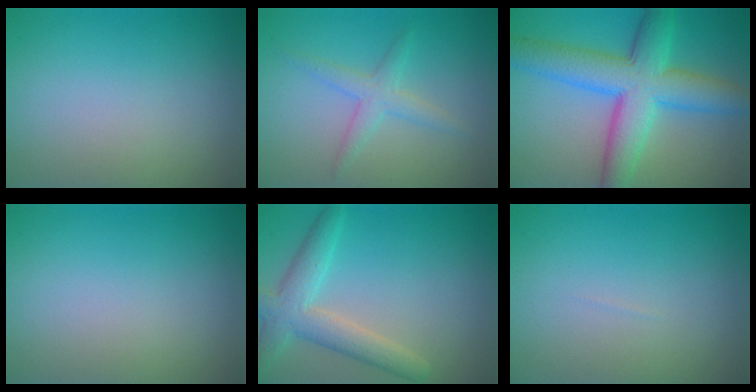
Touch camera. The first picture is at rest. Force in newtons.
{"total": 2.2, "press": 2.2, "slide": 0.1}
{"total": 8.9, "press": 8.9, "slide": 0.1}
{"total": 0.0}
{"total": 4.5, "press": 4.5, "slide": 0.2}
{"total": 0.0}